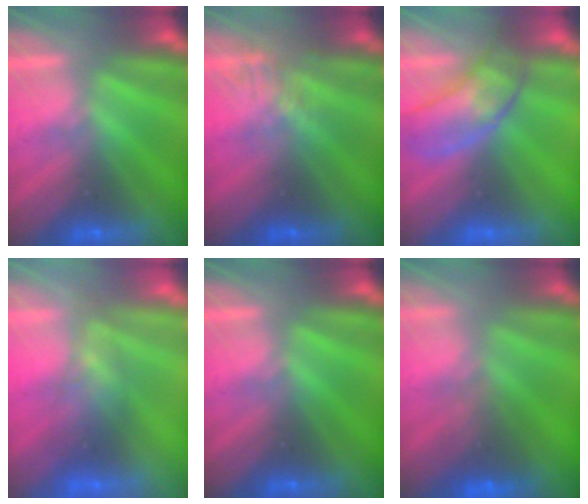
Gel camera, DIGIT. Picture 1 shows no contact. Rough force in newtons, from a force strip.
{"total": 3.9}
{"total": 2.9}
{"total": 2.5}
{"total": 0.0}
{"total": 7.9}